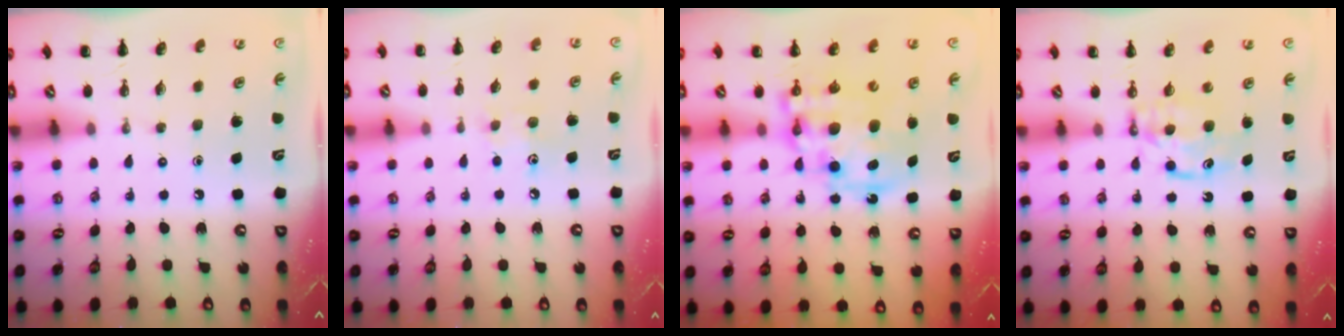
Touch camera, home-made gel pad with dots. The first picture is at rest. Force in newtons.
{"total": 5.6, "press": 5.5, "slide": 1.3}
{"total": 15.0, "press": 14.6, "slide": 3.1}
{"total": 7.0, "press": 6.9, "slide": 1.0}